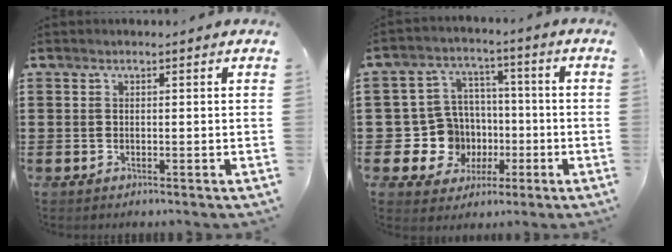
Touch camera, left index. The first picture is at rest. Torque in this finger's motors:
{"motor_torque": [0.97, 0.27, 0.36, 0.00]}